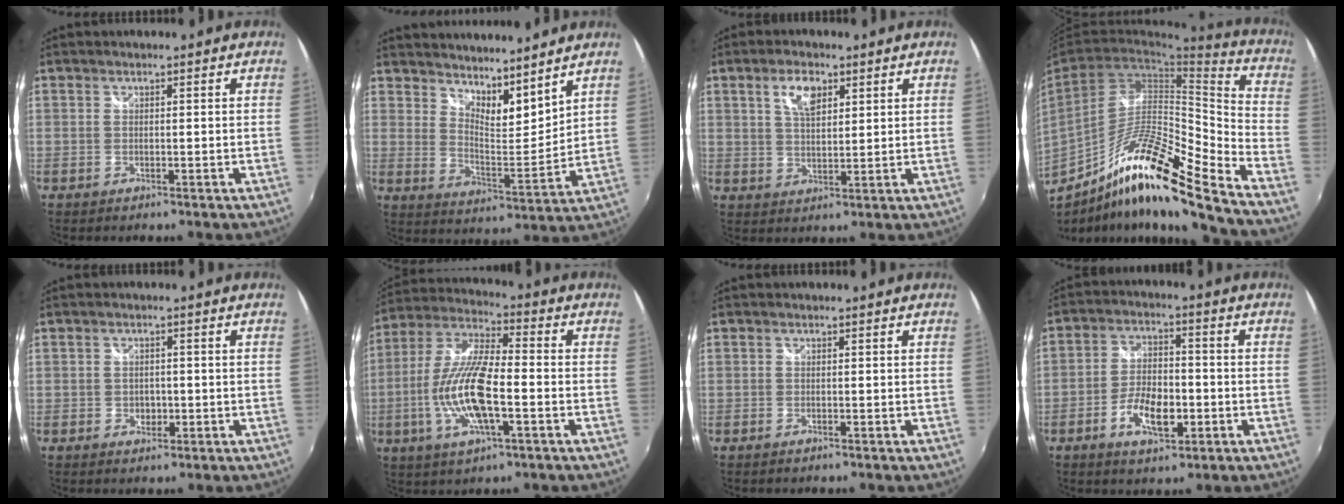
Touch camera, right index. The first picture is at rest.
{"total": 9.7, "force": [8.3, 2.5, 4.5], "torque": [-0.061, -0.014, 0.139]}
{"total": 5.7, "force": [2.8, 2.8, 4.2], "torque": [-0.072, 0.008, 0.052]}
{"total": 20.4, "force": [-13.5, 1.7, 15.1], "torque": [-0.251, -0.016, -0.242]}
{"total": 2.8, "force": [-0.8, 2.3, 1.4], "torque": [-0.024, 0.002, -0.011]}
{"total": 15.1, "force": [-3.9, 4.4, 13.9], "torque": [-0.283, -0.005, -0.076]}
{"total": 0.5, "force": [-0.5, 0.2, 0.2], "torque": [-0.004, -0.004, -0.011]}
{"total": 8.9, "force": [-3.4, 4.2, 7.1], "torque": [-0.144, 0.003, -0.057]}